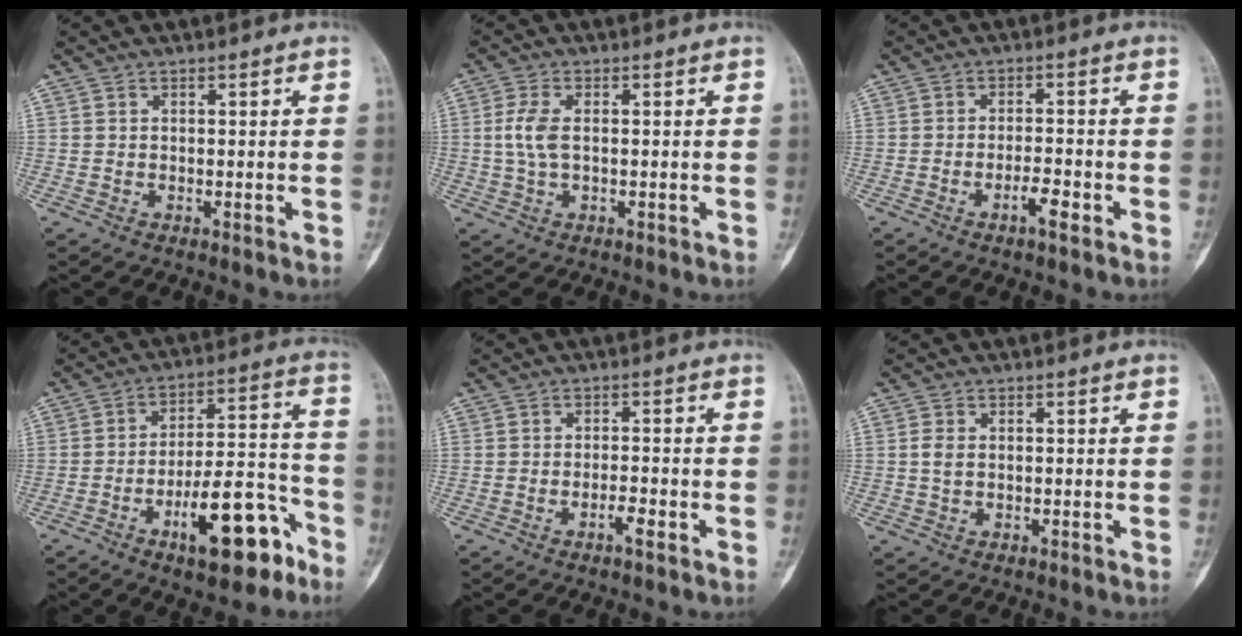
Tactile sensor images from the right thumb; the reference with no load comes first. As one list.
[{"total": 4.6, "force": [0.2, 2.4, 4.0], "torque": [-0.095, 0.006, 0.000]}, {"total": 3.9, "force": [-2.0, 1.0, 3.2], "torque": [-0.056, 0.012, -0.037]}, {"total": 16.4, "force": [-8.7, 6.1, 12.4], "torque": [-0.171, 0.072, -0.131]}, {"total": 2.8, "force": [-1.4, 0.7, 2.3], "torque": [-0.041, 0.006, -0.027]}, {"total": 2.0, "force": [0.2, 1.3, 1.5], "torque": [-0.029, 0.002, 0.001]}]